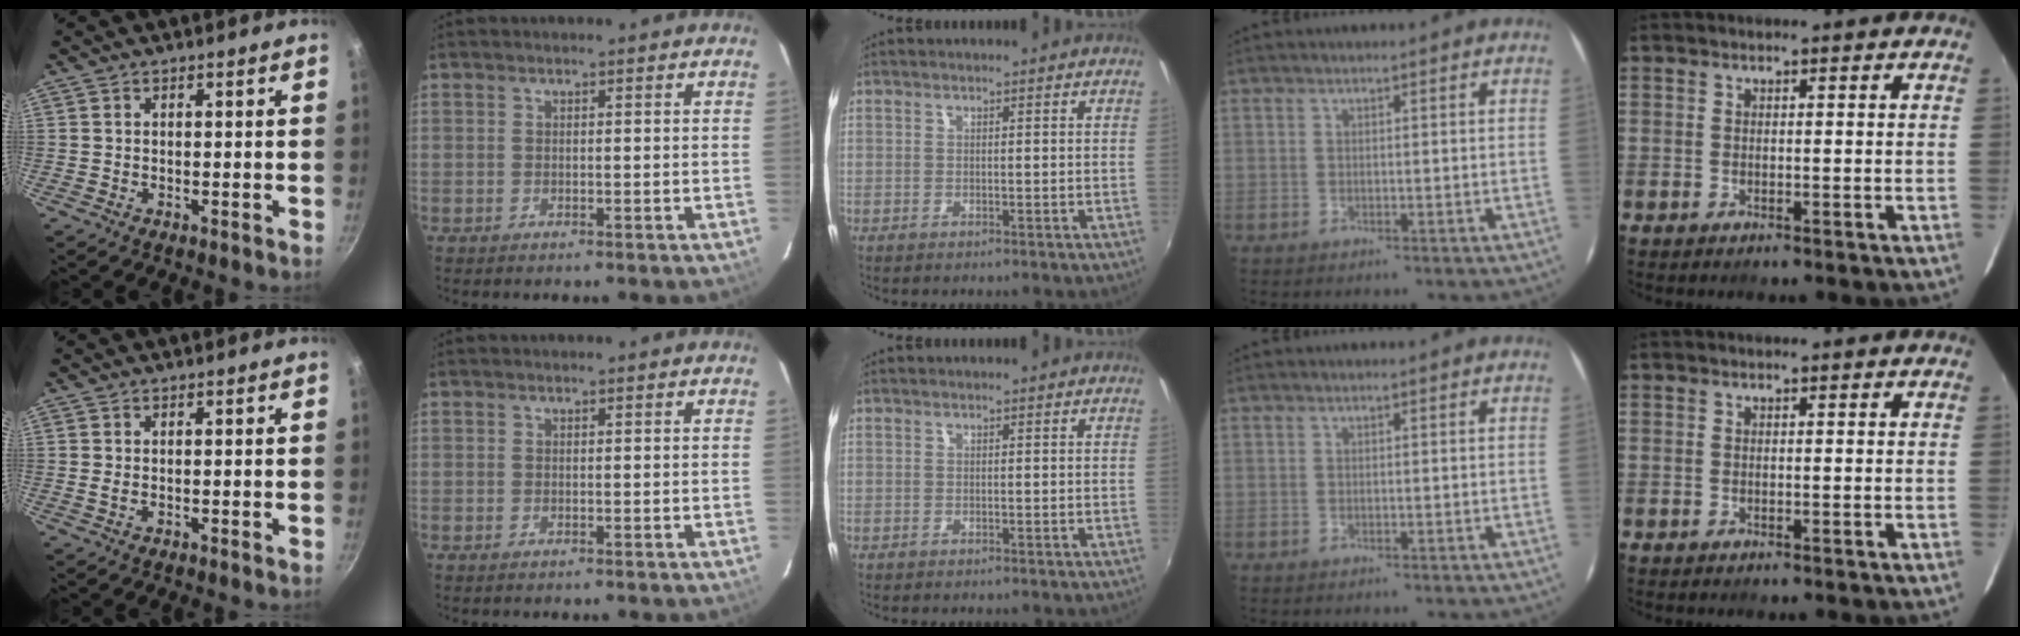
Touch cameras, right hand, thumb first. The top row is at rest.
{"thumb": {"total": 0.7, "force": [0.1, 0.3, 0.7], "torque": [-0.014, -0.002, -0.001]}}